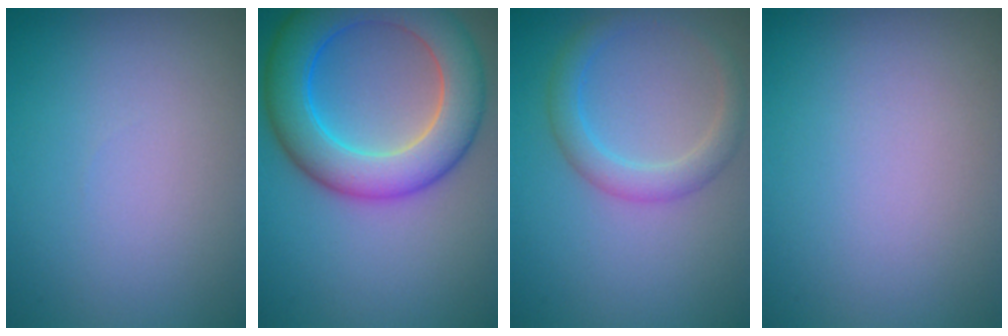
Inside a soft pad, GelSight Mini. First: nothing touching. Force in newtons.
{"total": 9.2, "press": 9.2, "slide": 0.4}
{"total": 2.9, "press": 2.9, "slide": 0.2}
{"total": 0.0}